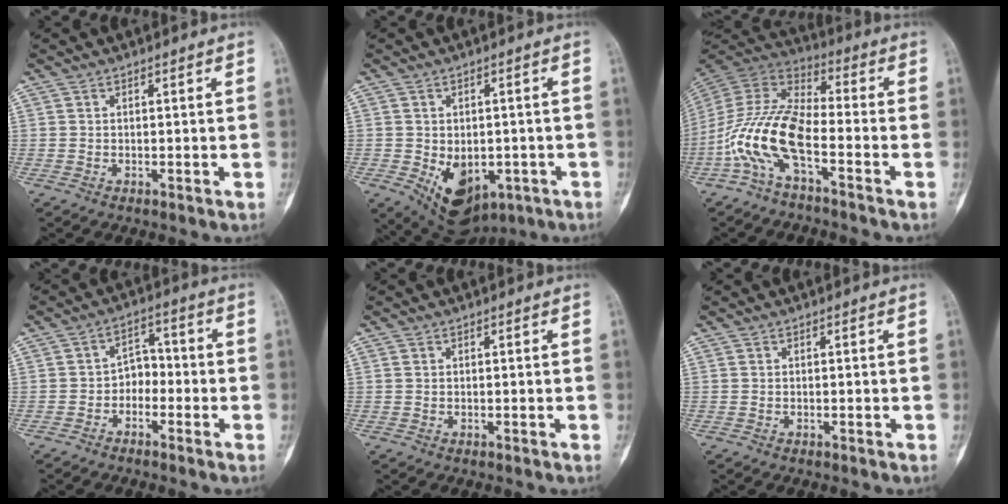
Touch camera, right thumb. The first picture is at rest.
{"total": 11.3, "force": [-3.8, 7.6, 7.6], "torque": [-0.088, 0.001, -0.036]}
{"total": 13.5, "force": [-5.6, 4.9, 11.2], "torque": [-0.242, 0.056, -0.119]}
{"total": 4.6, "force": [-1.9, 3.4, 2.4], "torque": [-0.009, 0.033, -0.045]}
{"total": 0.6, "force": [0.3, 0.4, 0.3], "torque": [-0.007, 0.003, 0.007]}
{"total": 0.0}